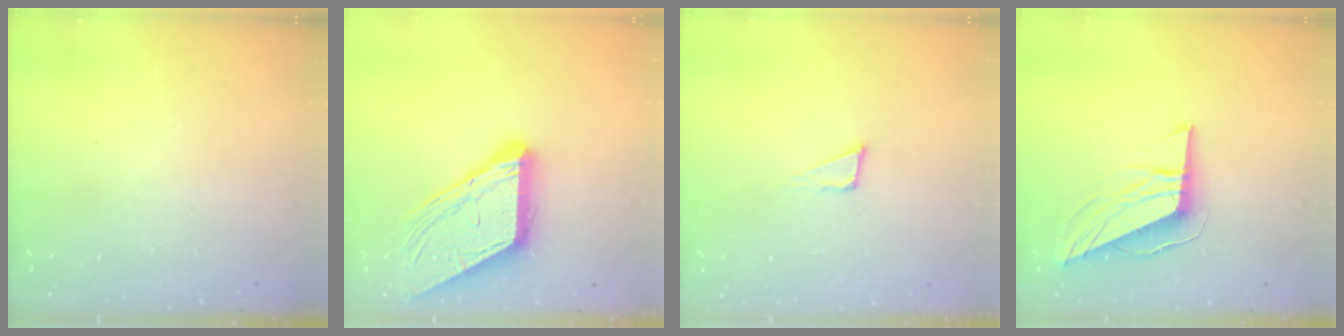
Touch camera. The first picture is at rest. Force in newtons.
{"total": 14.0, "press": 13.9, "slide": 1.9}
{"total": 3.4, "press": 3.3, "slide": 0.9}
{"total": 9.4, "press": 9.4, "slide": 0.6}